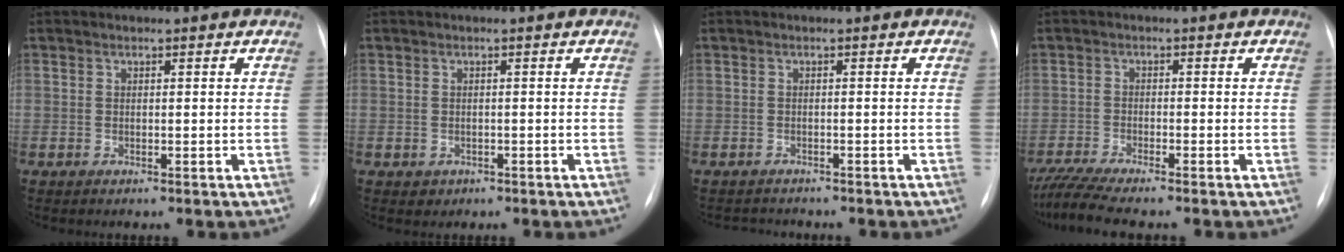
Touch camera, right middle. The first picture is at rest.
{"total": 1.3, "force": [-0.6, 1.1, 0.1], "torque": [-0.001, 0.004, -0.005]}
{"total": 2.3, "force": [-2.2, 0.6, -0.2], "torque": [0.006, -0.007, -0.032]}
{"total": 6.8, "force": [-5.9, -0.5, 3.3], "torque": [-0.061, -0.017, -0.102]}